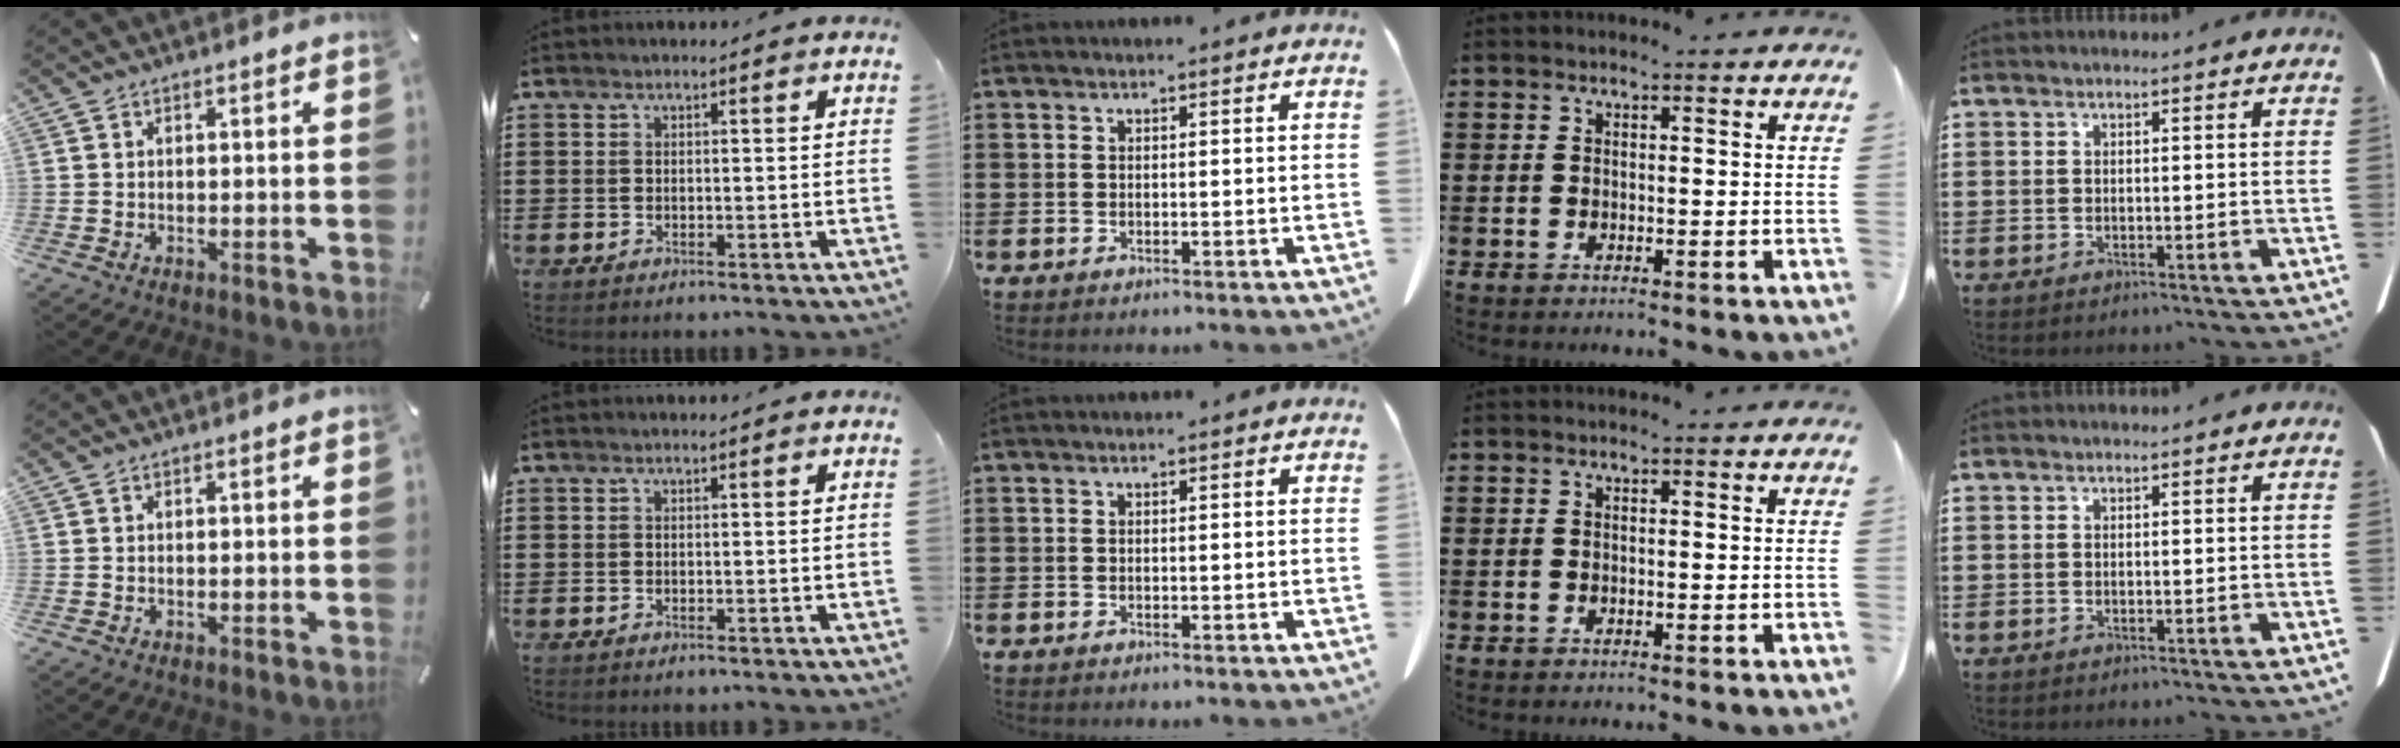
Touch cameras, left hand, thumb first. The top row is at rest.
{}